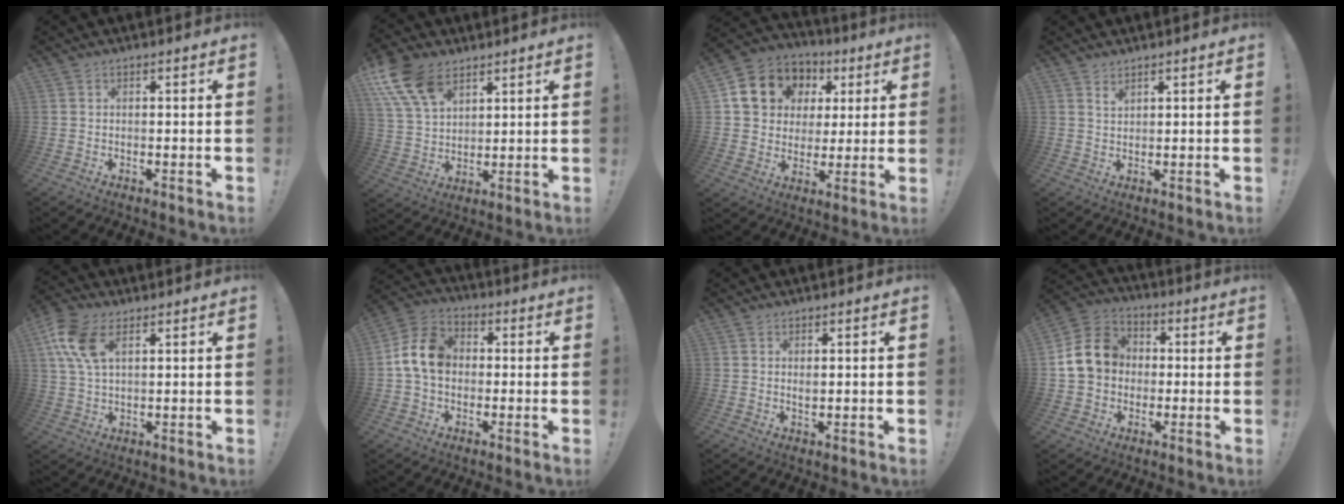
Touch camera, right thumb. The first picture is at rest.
{"total": 13.8, "force": [8.0, 8.2, 7.7], "torque": [-0.160, -0.034, 0.155]}
{"total": 13.7, "force": [5.0, 11.5, 5.4], "torque": [-0.077, -0.019, 0.110]}
{"total": 1.6, "force": [1.4, 0.4, 0.7], "torque": [-0.007, -0.009, 0.024]}
{"total": 11.0, "force": [4.6, 6.1, 7.9], "torque": [-0.168, -0.004, 0.090]}
{"total": 11.7, "force": [0.8, 8.9, 7.6], "torque": [-0.127, 0.014, 0.021]}
{"total": 1.2, "force": [0.3, 0.9, 0.8], "torque": [-0.008, -0.001, 0.003]}
{"total": 14.4, "force": [1.6, 12.2, 7.5], "torque": [-0.115, 0.014, 0.040]}